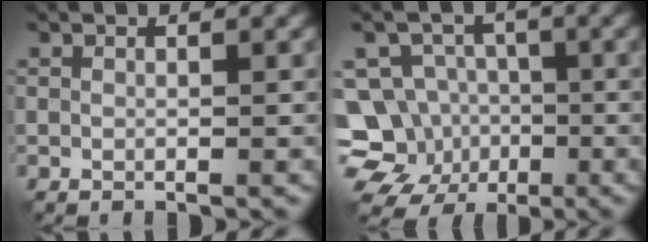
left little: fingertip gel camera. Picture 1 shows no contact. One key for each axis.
{"total": 11.0, "fx": -3.8, "fy": 9.9, "fz": 2.7, "tx": -0.056, "ty": -0.006, "tz": -0.084}